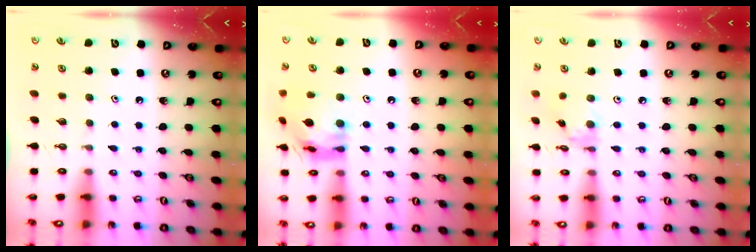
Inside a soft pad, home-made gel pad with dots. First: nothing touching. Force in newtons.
{"total": 15.4, "press": 15.3, "slide": 1.8}
{"total": 2.8, "press": 2.8, "slide": 0.1}